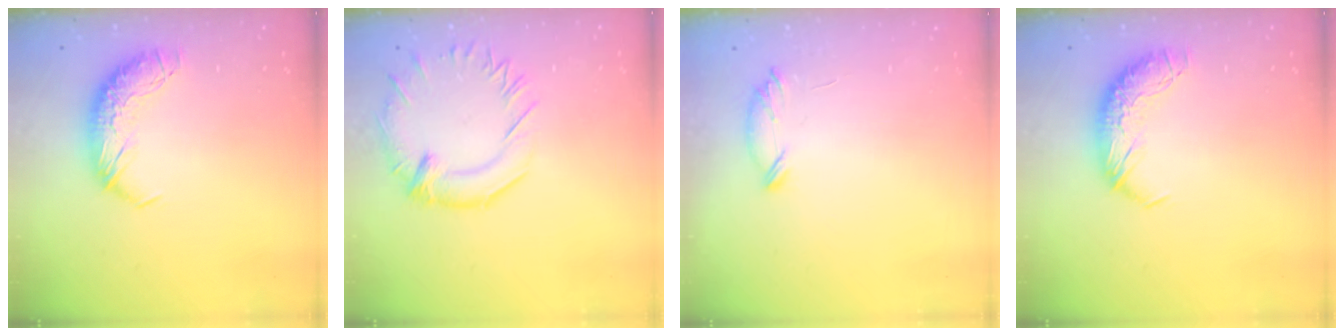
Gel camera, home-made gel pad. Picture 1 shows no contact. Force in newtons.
{"total": 2.1, "press": 1.6, "slide": 1.4}
{"total": 6.6, "press": 6.6, "slide": 0.7}
{"total": 0.0}